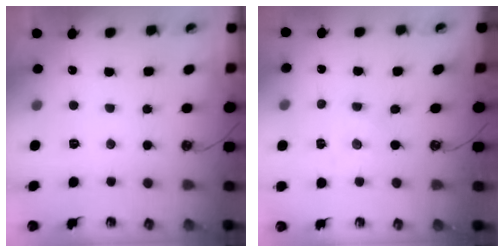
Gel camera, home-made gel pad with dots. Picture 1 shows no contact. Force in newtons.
{"total": 0.0}